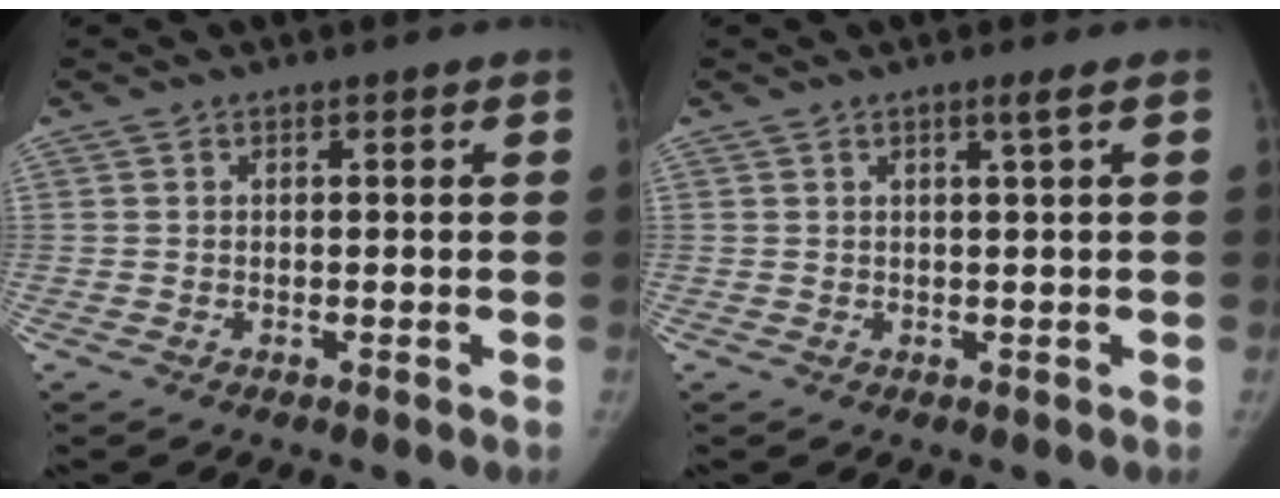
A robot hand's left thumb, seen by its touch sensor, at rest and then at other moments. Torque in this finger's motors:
{"motor_torque": [0.33, -0.22, 0.36, -0.01, -0.10]}